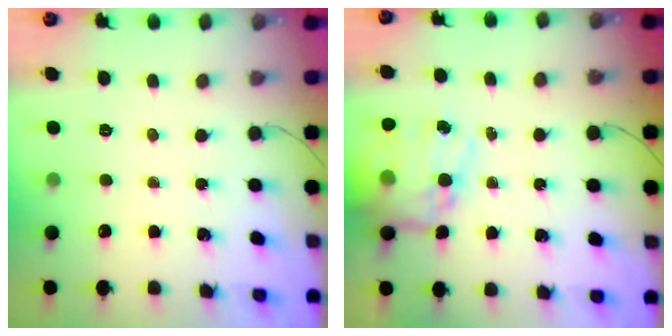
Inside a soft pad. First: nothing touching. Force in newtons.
{"total": 17.1, "press": 16.7, "slide": 3.6}